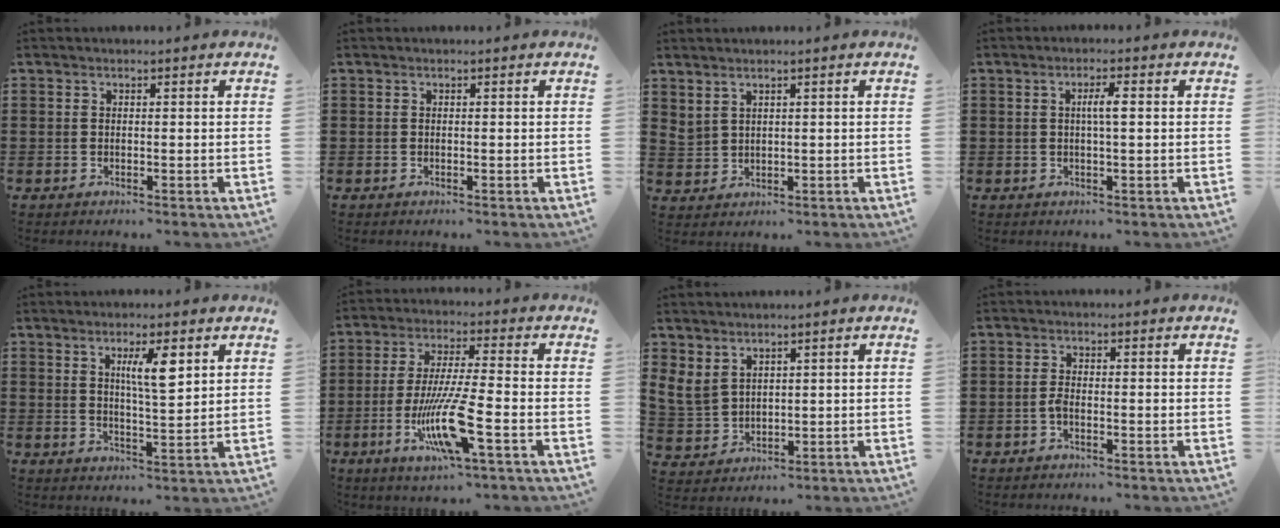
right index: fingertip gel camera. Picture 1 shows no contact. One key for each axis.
{"total": 0.0}
{"total": 1.9, "fx": 1.6, "fy": 0.9, "fz": 0.6, "tx": -0.018, "ty": 0.003, "tz": 0.032}
{"total": 2.7, "fx": 0.3, "fy": 0.4, "fz": 2.6, "tx": -0.051, "ty": 0.000, "tz": 0.003}
{"total": 5.7, "fx": 2.5, "fy": 1.3, "fz": 5.0, "tx": -0.089, "ty": 0.001, "tz": 0.037}
{"total": 11.1, "fx": -4.2, "fy": 1.1, "fz": 10.3, "tx": -0.214, "ty": -0.017, "tz": -0.083}
{"total": 3.9, "fx": 2.6, "fy": 2.5, "fz": 1.3, "tx": -0.047, "ty": 0.002, "tz": 0.049}
{"total": 1.9, "fx": -0.7, "fy": 0.5, "fz": 1.6, "tx": -0.039, "ty": -0.002, "tz": -0.015}